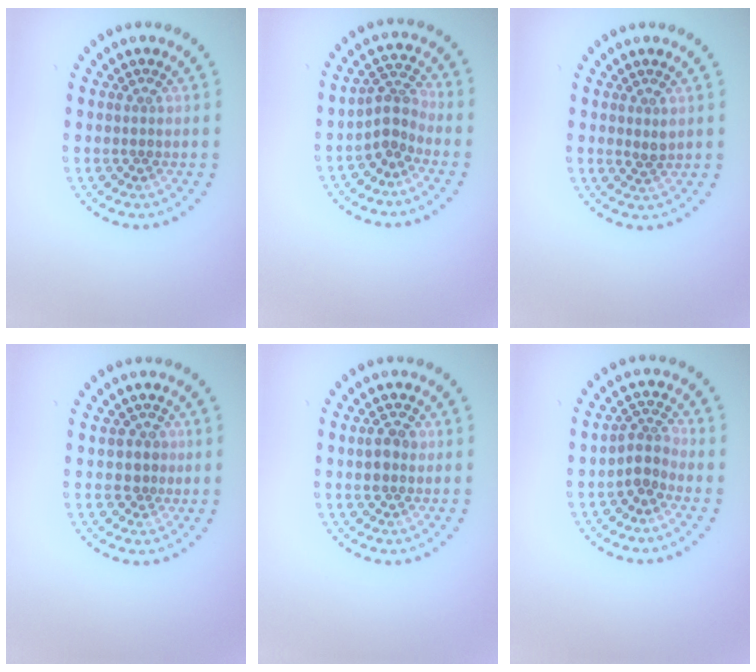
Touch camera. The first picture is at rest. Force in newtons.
{"total": 2.6, "press": 1.9, "slide": 1.9}
{"total": 1.0, "press": 0.9, "slide": 0.3}
{"total": 1.6, "press": 1.4, "slide": 0.7}
{"total": 1.8, "press": 1.7, "slide": 0.2}
{"total": 2.2, "press": 1.6, "slide": 1.5}